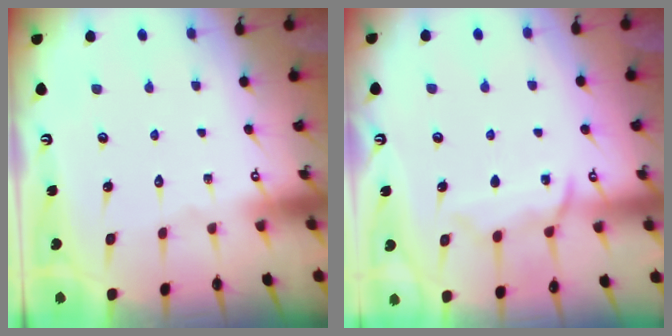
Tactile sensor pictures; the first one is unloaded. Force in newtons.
{"total": 10.7, "press": 10.7, "slide": 0.9}